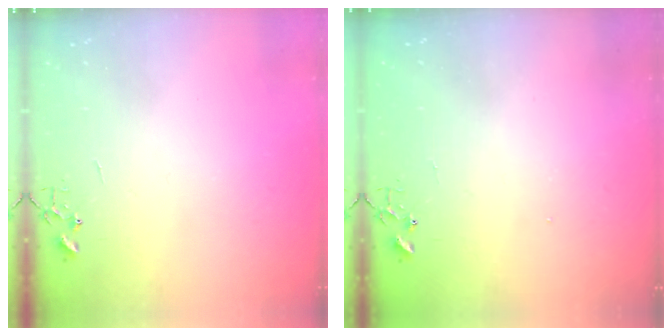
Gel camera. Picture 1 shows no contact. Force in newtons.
{"total": 1.3, "press": 1.2, "slide": 0.1}